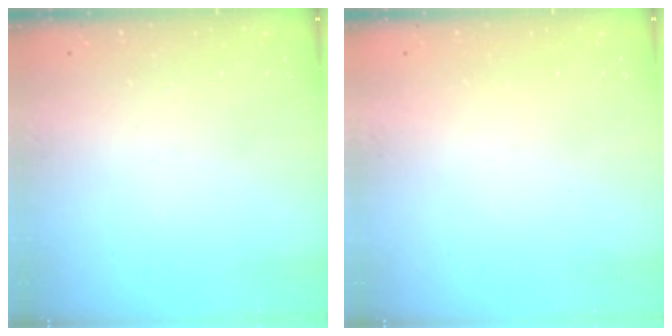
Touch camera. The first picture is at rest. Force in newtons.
{"total": 0.9, "press": 0.8, "slide": 0.3}